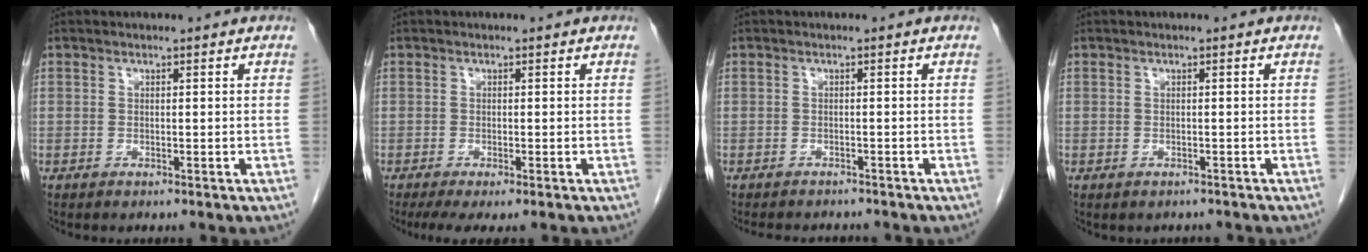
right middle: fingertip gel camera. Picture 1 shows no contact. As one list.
[{"total": 4.6, "force": [-3.3, 1.0, 3.0], "torque": [-0.046, -0.013, -0.049]}, {"total": 5.4, "force": [-5.0, 1.5, 1.5], "torque": [-0.014, -0.004, -0.067]}, {"total": 1.1, "force": [-0.9, 0.6, 0.1], "torque": [-0.005, 0.000, -0.012]}]